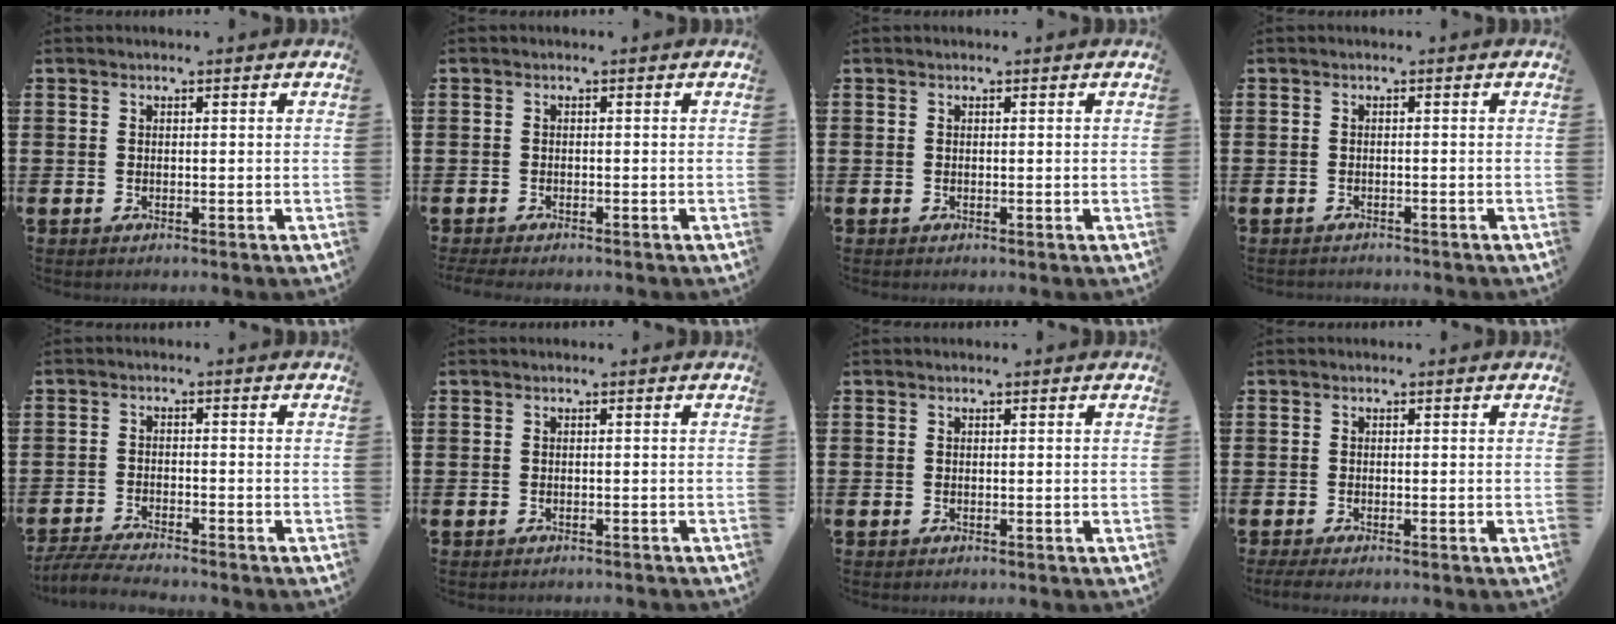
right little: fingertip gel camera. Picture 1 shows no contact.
{"total": 0.7, "force": [-0.7, 0.1, 0.3], "torque": [-0.006, -0.001, -0.013]}
{"total": 0.0}
{"total": 0.6, "force": [-0.6, 0.0, -0.1], "torque": [0.000, -0.001, -0.013]}
{"total": 3.0, "force": [-2.9, -0.1, 0.8], "torque": [-0.021, -0.003, -0.060]}
{"total": 0.0}
{"total": 0.0}
{"total": 0.7, "force": [-0.4, 0.1, 0.6], "torque": [-0.009, -0.002, -0.007]}